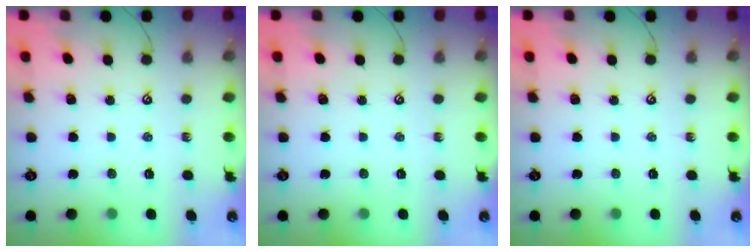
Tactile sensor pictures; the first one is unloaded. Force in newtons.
{"total": 0.0}
{"total": 0.0}